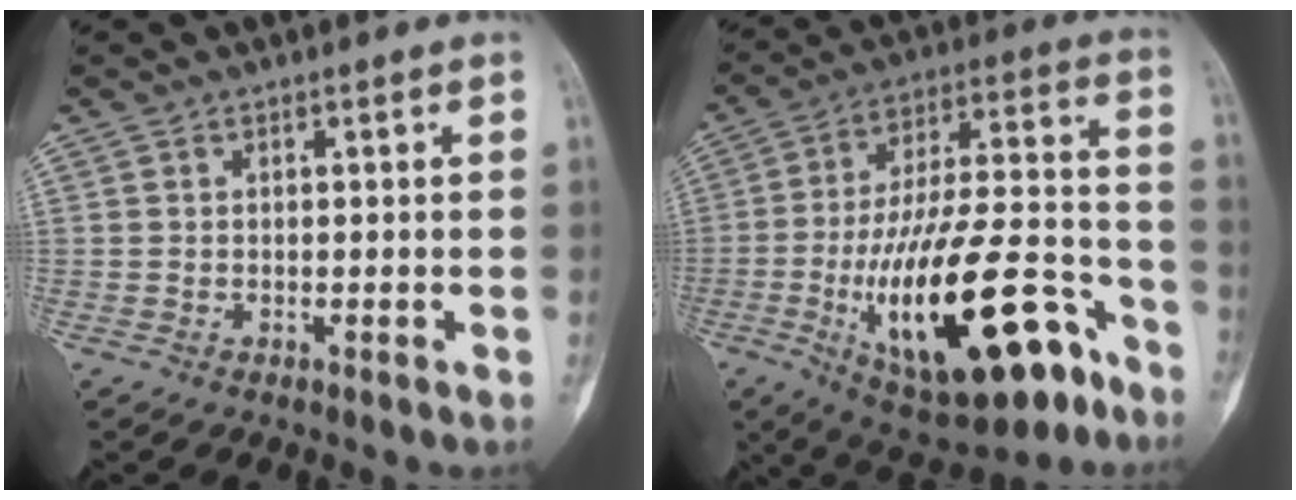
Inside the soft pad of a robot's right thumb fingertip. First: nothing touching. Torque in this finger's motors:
{"motor_torque": [0.10, 0.92, 2.23, -0.54, 0.29]}